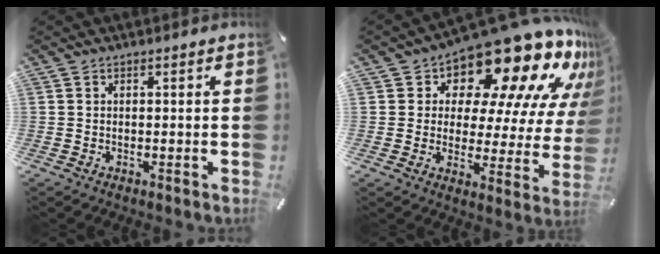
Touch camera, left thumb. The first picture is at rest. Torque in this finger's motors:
{"motor_torque": [2.50, 2.51, 1.63, -1.13, 0.12]}